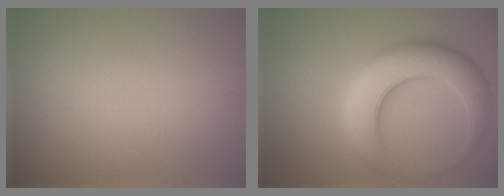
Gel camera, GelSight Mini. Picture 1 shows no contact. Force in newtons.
{"total": 8.4, "press": 8.4, "slide": 0.4}